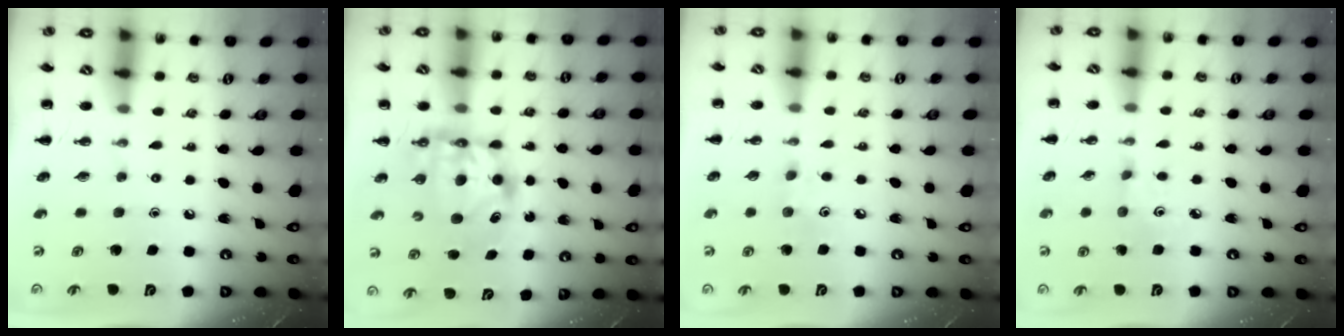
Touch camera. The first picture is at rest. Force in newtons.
{"total": 7.1, "press": 7.0, "slide": 1.2}
{"total": 6.3, "press": 6.1, "slide": 1.8}
{"total": 3.1, "press": 2.9, "slide": 0.9}